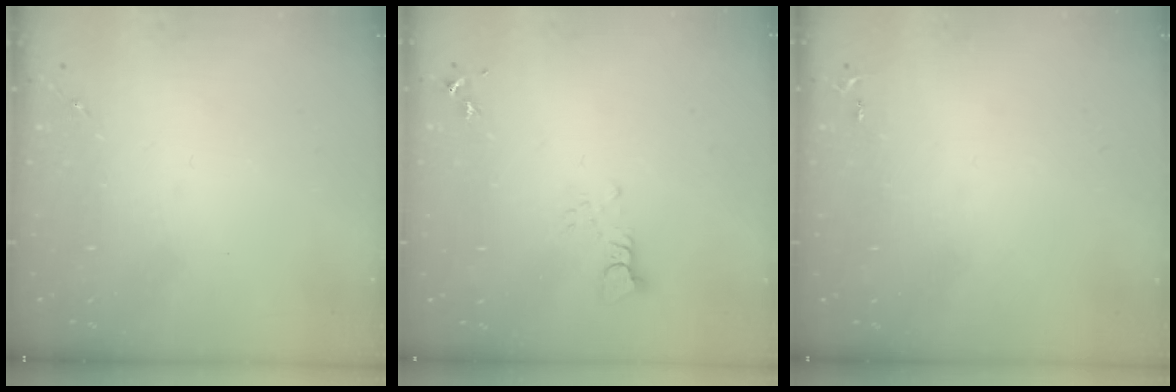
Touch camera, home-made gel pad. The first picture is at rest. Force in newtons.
{"total": 3.2, "press": 3.2, "slide": 0.3}
{"total": 2.5, "press": 2.5, "slide": 0.3}